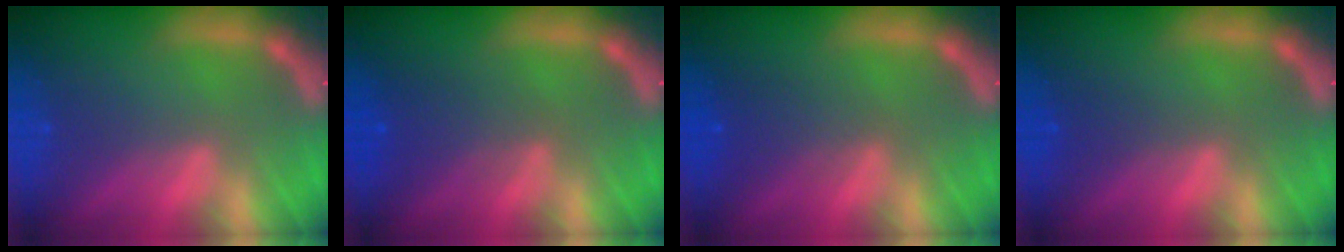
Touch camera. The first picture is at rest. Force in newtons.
{"total": 3.1}
{"total": 2.5}
{"total": 1.0}